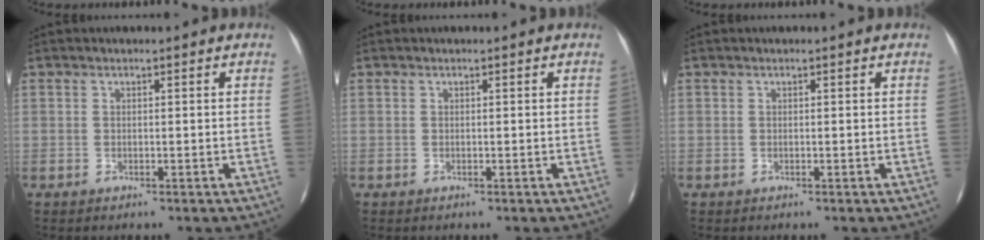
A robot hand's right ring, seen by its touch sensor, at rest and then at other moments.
{"total": 0.0}
{"total": 0.0}